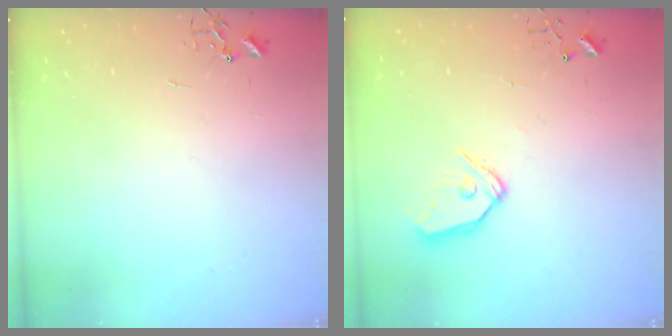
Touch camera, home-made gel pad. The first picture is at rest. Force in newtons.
{"total": 9.9, "press": 9.8, "slide": 1.2}